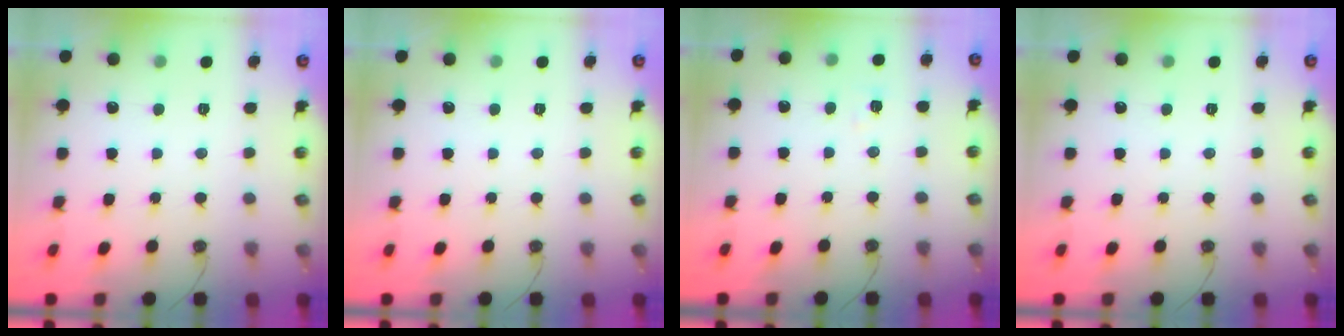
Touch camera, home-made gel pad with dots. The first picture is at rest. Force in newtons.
{"total": 0.0}
{"total": 5.0, "press": 4.5, "slide": 2.1}
{"total": 0.0}